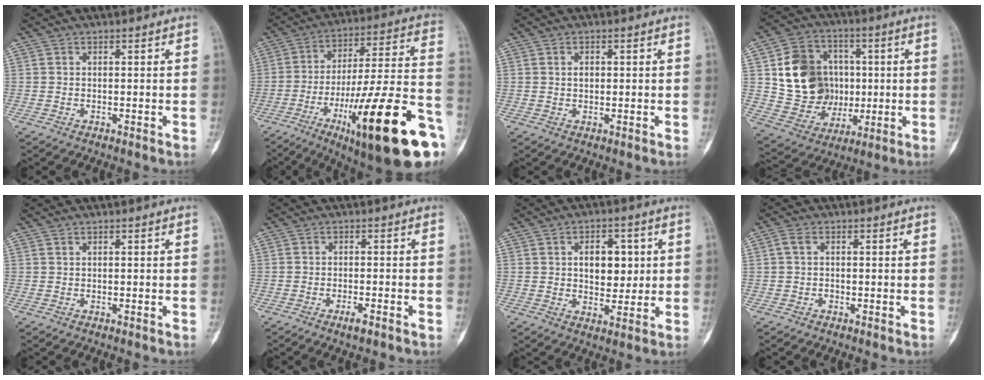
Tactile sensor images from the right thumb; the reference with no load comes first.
{"total": 29.7, "force": [-12.8, 6.3, 26.1], "torque": [-0.354, 0.048, -0.187]}
{"total": 1.6, "force": [0.4, 1.1, 1.1], "torque": [-0.015, 0.000, 0.008]}
{"total": 18.1, "force": [2.1, 15.0, 9.9], "torque": [-0.130, 0.009, 0.056]}
{"total": 0.0}
{"total": 2.4, "force": [-1.5, 0.6, 1.7], "torque": [-0.033, 0.004, -0.028]}
{"total": 8.3, "force": [1.6, 5.4, 6.0], "torque": [-0.051, -0.005, 0.028]}
{"total": 1.8, "force": [0.0, 1.3, 1.3], "torque": [-0.030, 0.005, -0.005]}